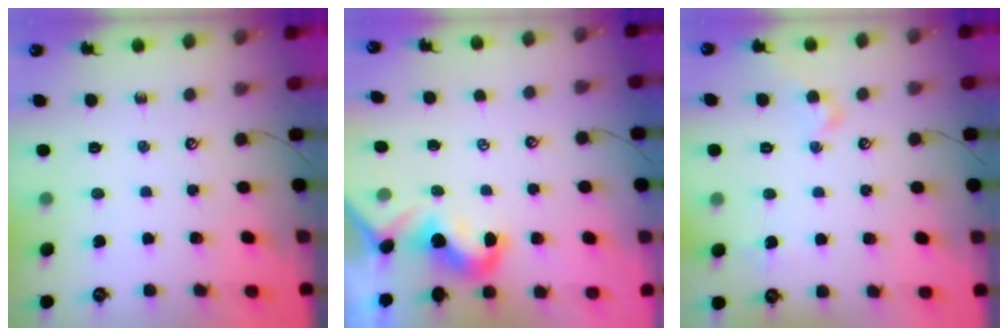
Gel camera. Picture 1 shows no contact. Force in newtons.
{"total": 2.0, "press": 1.9, "slide": 0.6}
{"total": 1.1, "press": 1.1, "slide": 0.4}